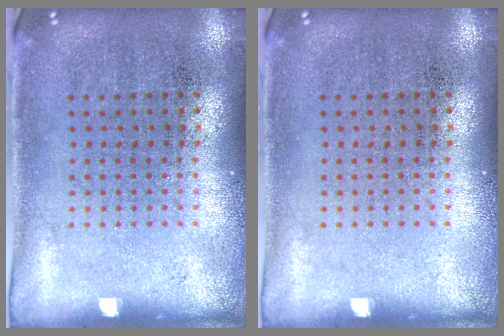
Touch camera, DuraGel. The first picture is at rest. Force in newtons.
{"total": 0.0}